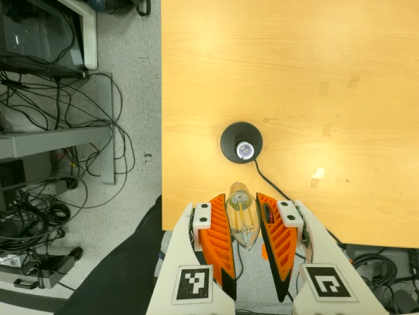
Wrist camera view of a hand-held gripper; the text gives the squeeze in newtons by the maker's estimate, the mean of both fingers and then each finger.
{"total": 13.1, "left": 13.8, "right": 12.4}